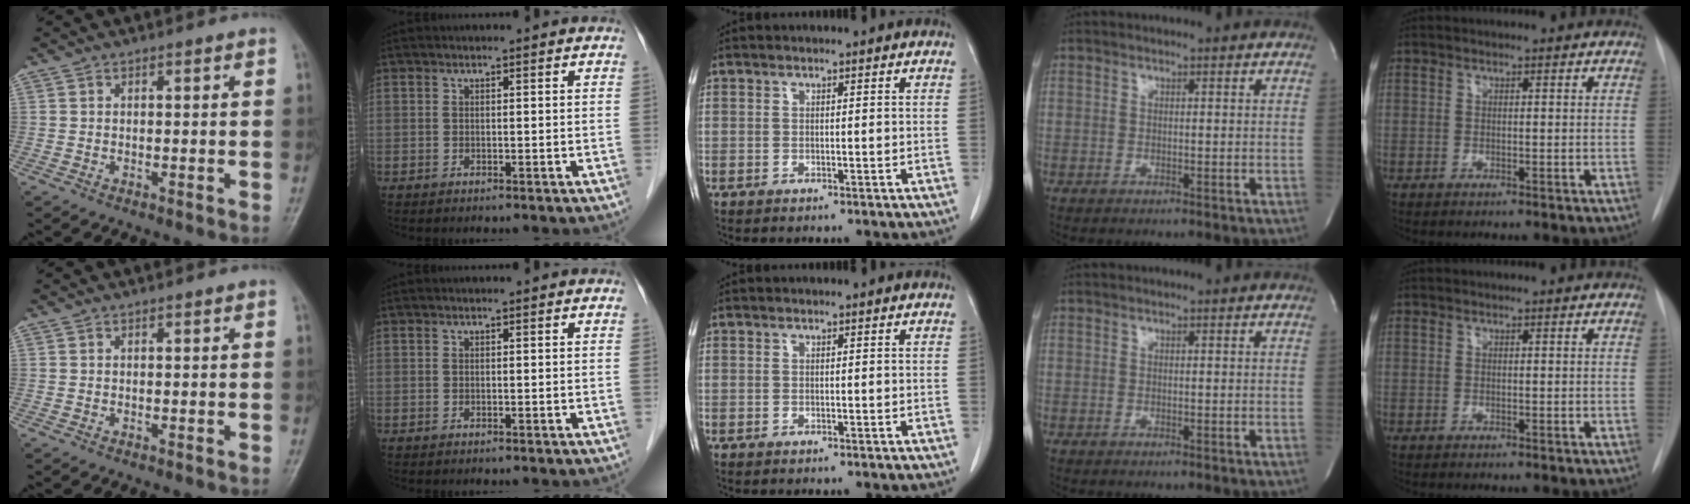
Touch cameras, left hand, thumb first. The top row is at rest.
{}